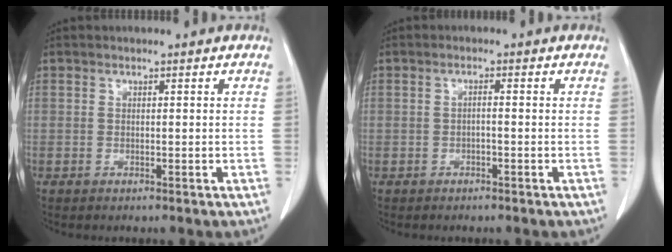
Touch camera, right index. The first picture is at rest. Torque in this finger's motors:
{"motor_torque": [-0.13, 0.05, -0.02, -0.01]}